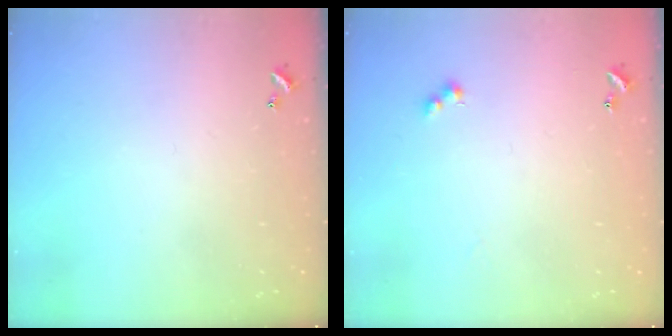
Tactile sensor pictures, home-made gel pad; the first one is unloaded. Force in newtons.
{"total": 2.4, "press": 2.3, "slide": 0.5}